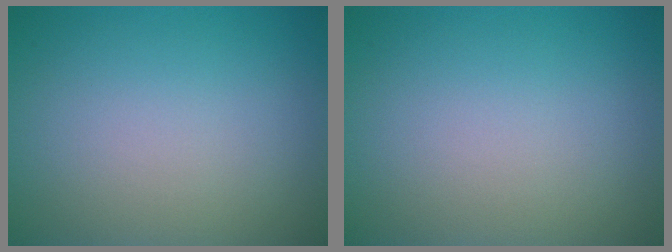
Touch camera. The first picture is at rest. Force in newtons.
{"total": 0.0}